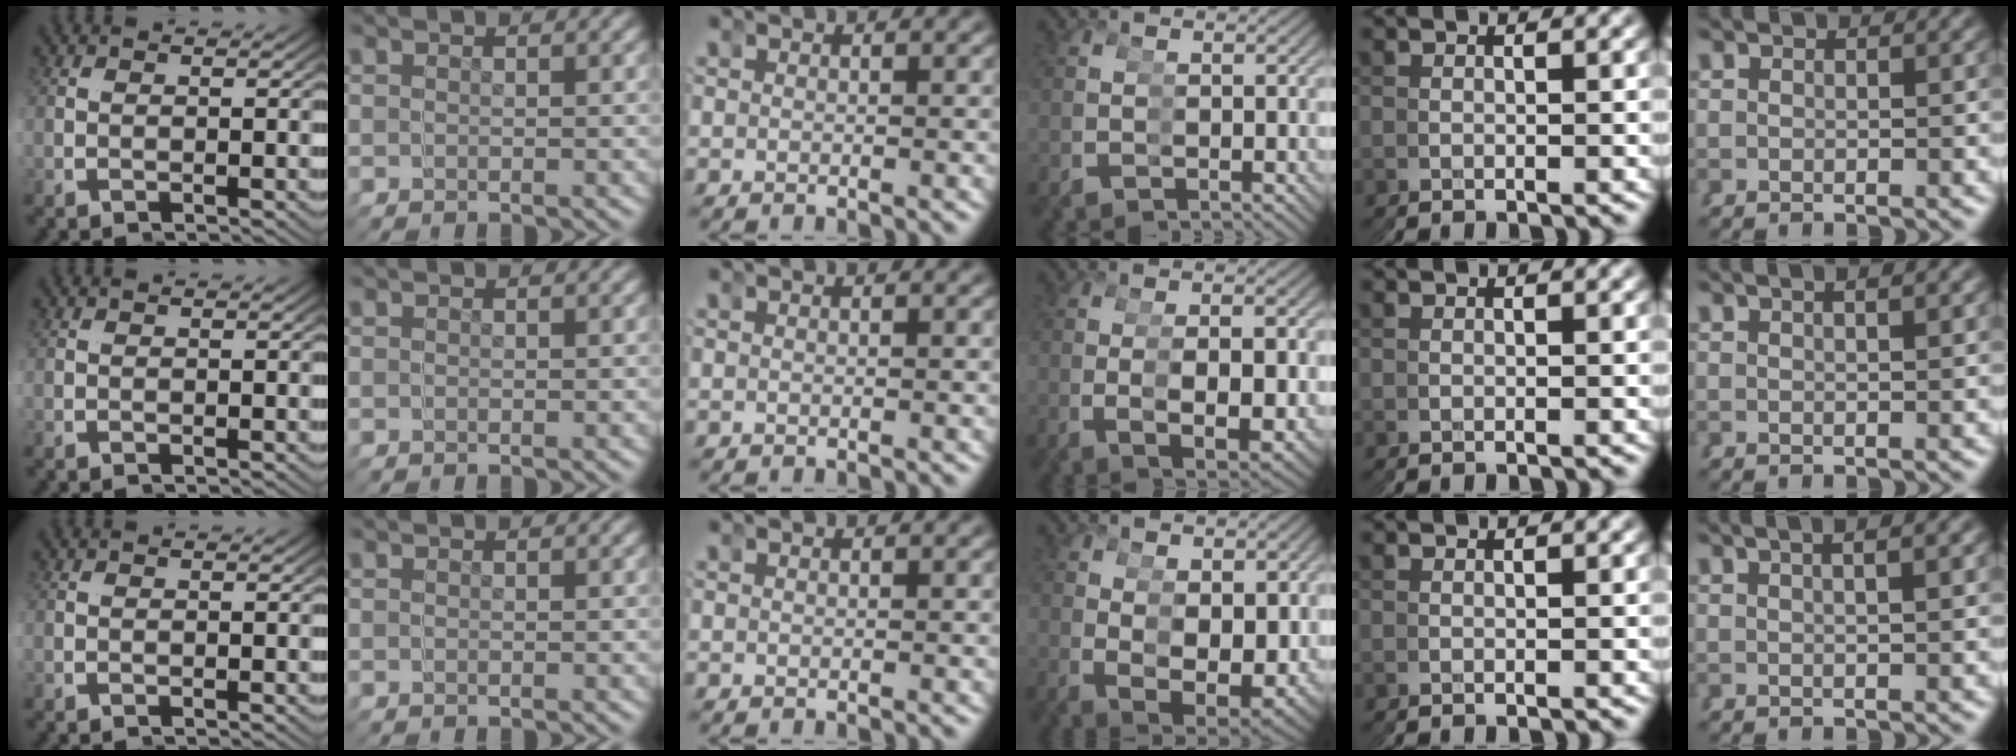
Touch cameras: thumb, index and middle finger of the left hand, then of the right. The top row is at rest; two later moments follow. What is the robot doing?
{"motion": "grasp_and_lifting", "object": "bandage"}